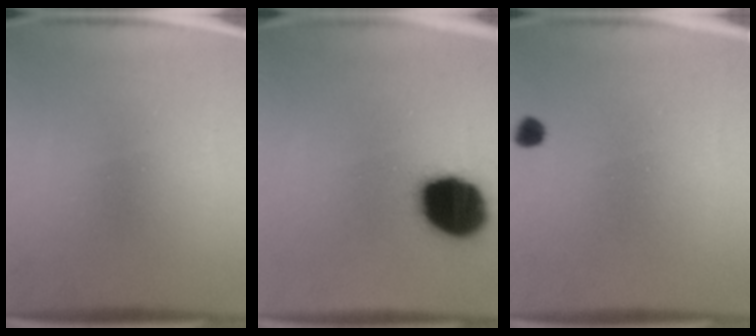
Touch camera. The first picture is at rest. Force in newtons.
{"total": 20.0}
{"total": 1.7}